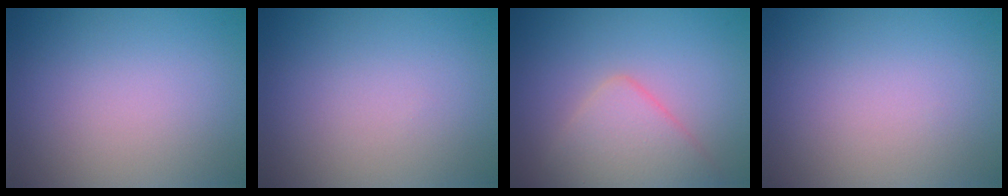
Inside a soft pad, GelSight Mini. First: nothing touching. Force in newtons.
{"total": 0.0}
{"total": 4.4, "press": 4.4, "slide": 0.2}
{"total": 0.0}